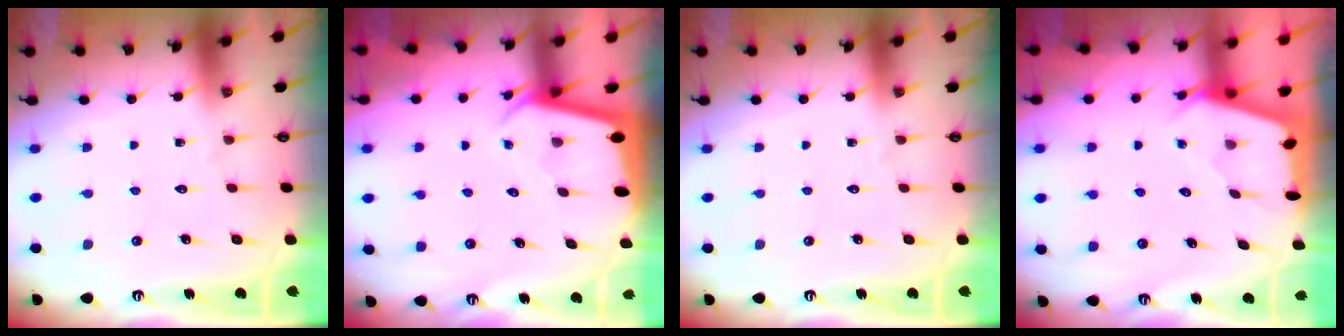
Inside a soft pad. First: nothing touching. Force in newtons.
{"total": 2.0, "press": 2.0, "slide": 0.1}
{"total": 0.0}
{"total": 2.5, "press": 2.5, "slide": 0.3}